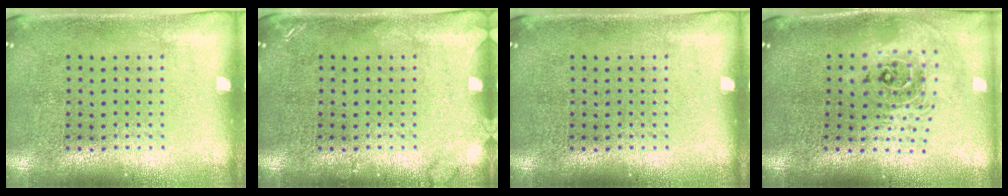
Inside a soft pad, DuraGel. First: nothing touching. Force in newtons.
{"total": 1.2, "press": 1.1, "slide": 0.2}
{"total": 0.0}
{"total": 2.1, "press": 1.7, "slide": 1.4}